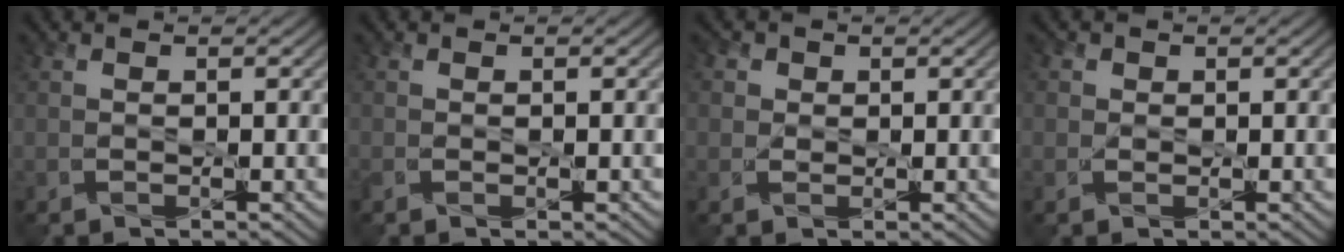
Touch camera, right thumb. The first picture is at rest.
{"total": 0.8, "force": [-0.4, 0.4, 0.6], "torque": [-0.015, -0.005, -0.005]}
{"total": 2.5, "force": [0.9, 2.2, 0.7], "torque": [-0.019, -0.004, 0.006]}
{"total": 1.3, "force": [0.3, 1.3, 0.3], "torque": [-0.004, -0.002, 0.000]}